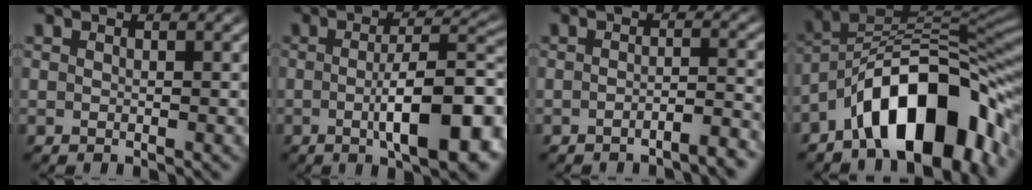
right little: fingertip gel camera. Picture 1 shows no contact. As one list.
[{"total": 8.6, "force": [-2.6, 2.3, 7.9], "torque": [-0.095, -0.005, -0.034]}, {"total": 2.5, "force": [-2.2, 0.1, 1.2], "torque": [-0.008, 0.002, -0.039]}, {"total": 15.4, "force": [-4.6, 9.2, 11.4], "torque": [-0.187, -0.033, -0.056]}]